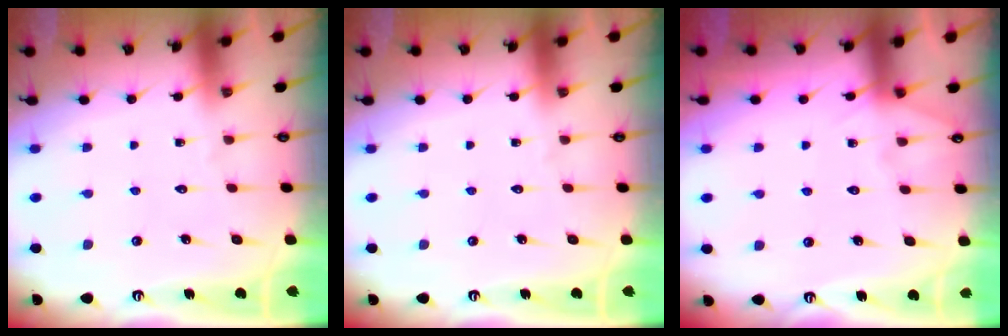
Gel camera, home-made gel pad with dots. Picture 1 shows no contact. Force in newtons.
{"total": 0.0}
{"total": 5.0, "press": 5.0, "slide": 0.6}